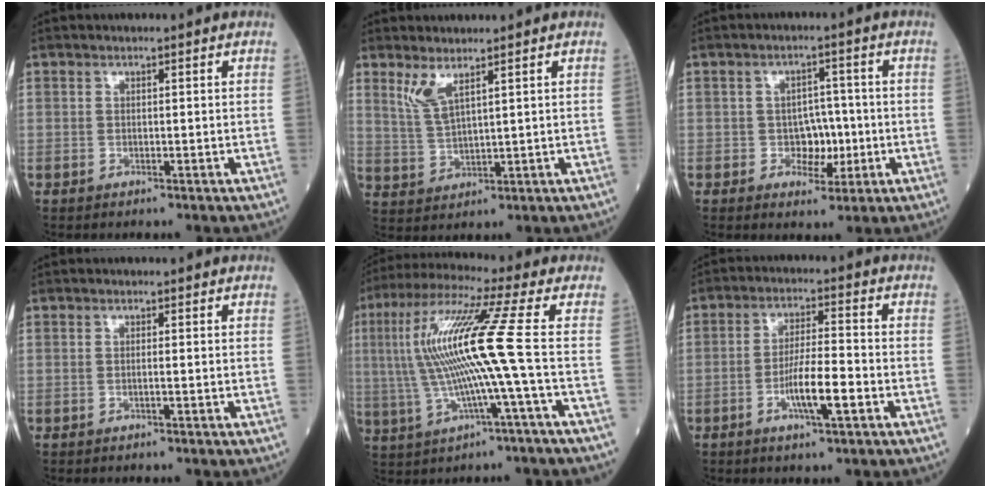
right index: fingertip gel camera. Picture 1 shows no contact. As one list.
[{"total": 4.0, "force": [2.7, 0.5, 3.0], "torque": [-0.074, -0.006, 0.065]}, {"total": 4.2, "force": [-0.9, 2.9, 2.8], "torque": [-0.038, 0.007, -0.008]}, {"total": 0.5, "force": [-0.1, -0.1, 0.5], "torque": [-0.011, 0.002, -0.001]}, {"total": 14.3, "force": [0.2, -1.4, 14.2], "torque": [-0.292, 0.015, 0.000]}, {"total": 7.3, "force": [-2.6, 0.7, 6.8], "torque": [-0.128, 0.000, -0.045]}]